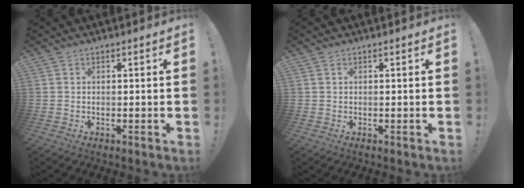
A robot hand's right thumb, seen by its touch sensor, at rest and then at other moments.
{"total": 0.0}